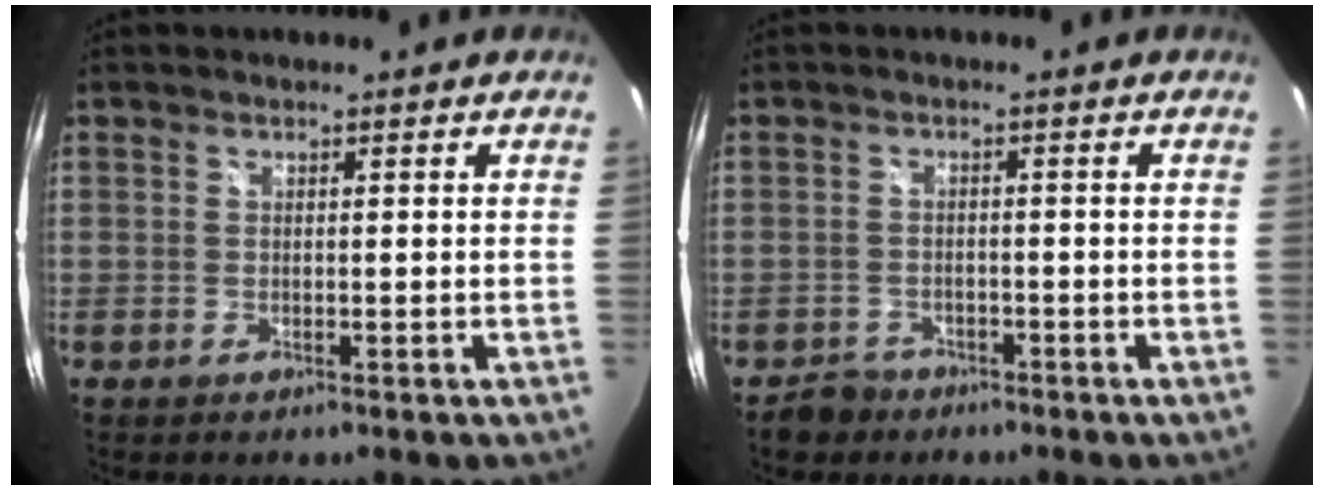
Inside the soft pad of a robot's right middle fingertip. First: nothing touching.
{"total": 3.7, "force": [-2.8, 2.4, 0.3], "torque": [-0.020, 0.008, -0.045]}